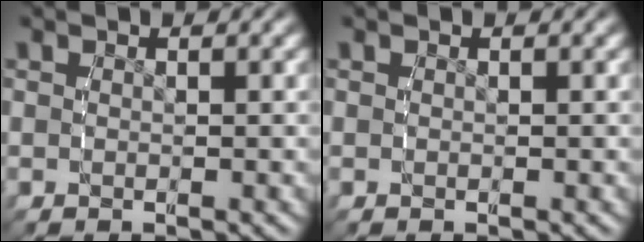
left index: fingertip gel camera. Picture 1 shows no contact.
{"total": 0.0}